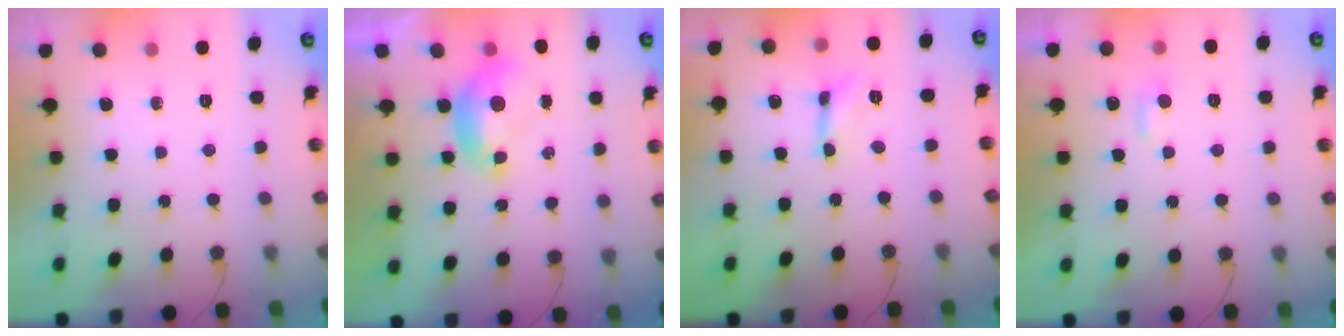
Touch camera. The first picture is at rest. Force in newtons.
{"total": 0.0}
{"total": 1.1, "press": 1.1, "slide": 0.3}
{"total": 2.4, "press": 2.3, "slide": 0.5}